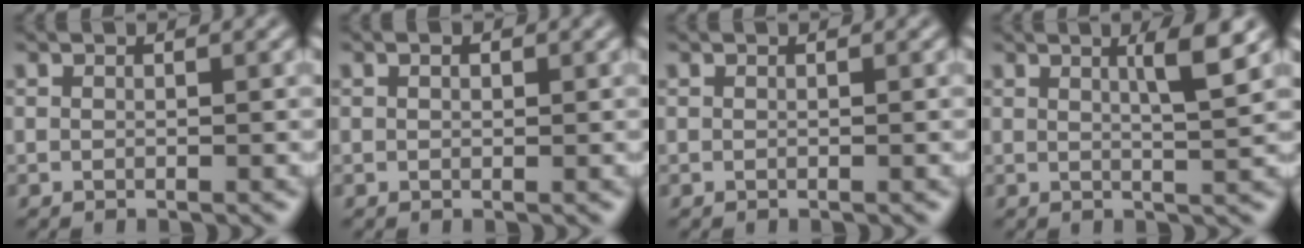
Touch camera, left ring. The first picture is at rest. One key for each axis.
{"total": 1.3, "fx": 0.6, "fy": 0.8, "fz": 0.9, "tx": -0.007, "ty": 0.009, "tz": -0.002}
{"total": 0.0}
{"total": 3.1, "fx": 1.3, "fy": 0.3, "fz": 2.7, "tx": -0.027, "ty": 0.003, "tz": 0.022}